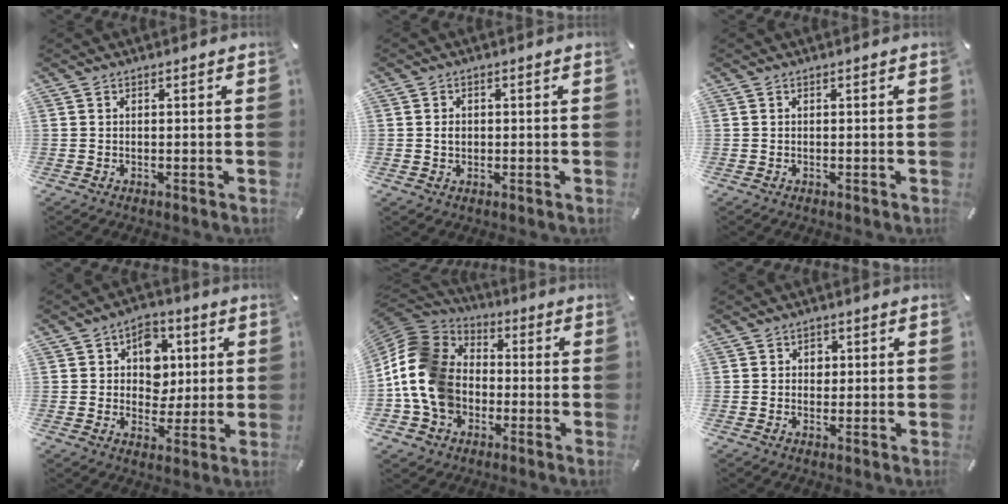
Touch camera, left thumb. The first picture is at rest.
{"total": 2.1, "force": [0.0, 1.6, 1.3], "torque": [-0.019, 0.002, -0.003]}
{"total": 0.0}
{"total": 9.4, "force": [2.1, 8.2, 4.2], "torque": [-0.051, -0.002, 0.035]}
{"total": 16.5, "force": [-3.4, 13.9, 8.1], "torque": [-0.198, 0.020, -0.067]}
{"total": 2.4, "force": [0.3, 2.1, 1.0], "torque": [0.001, -0.003, -0.003]}